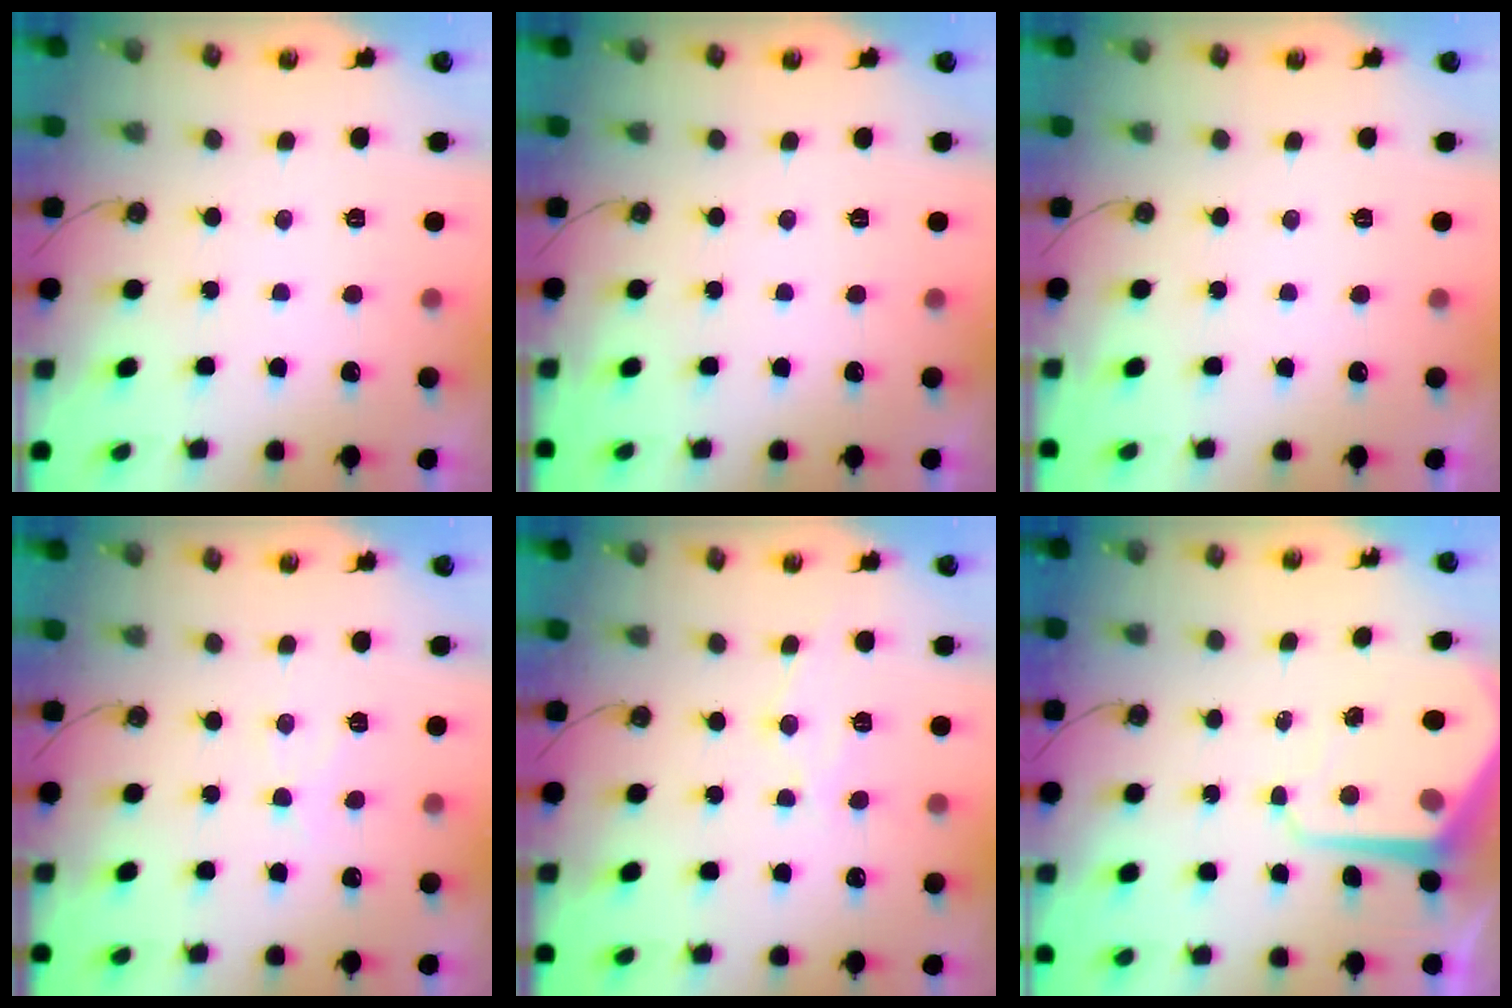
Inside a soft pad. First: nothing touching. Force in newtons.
{"total": 0.0}
{"total": 0.0}
{"total": 7.1, "press": 7.1, "slide": 0.6}
{"total": 9.1, "press": 9.1, "slide": 0.6}
{"total": 7.9, "press": 7.9, "slide": 0.7}